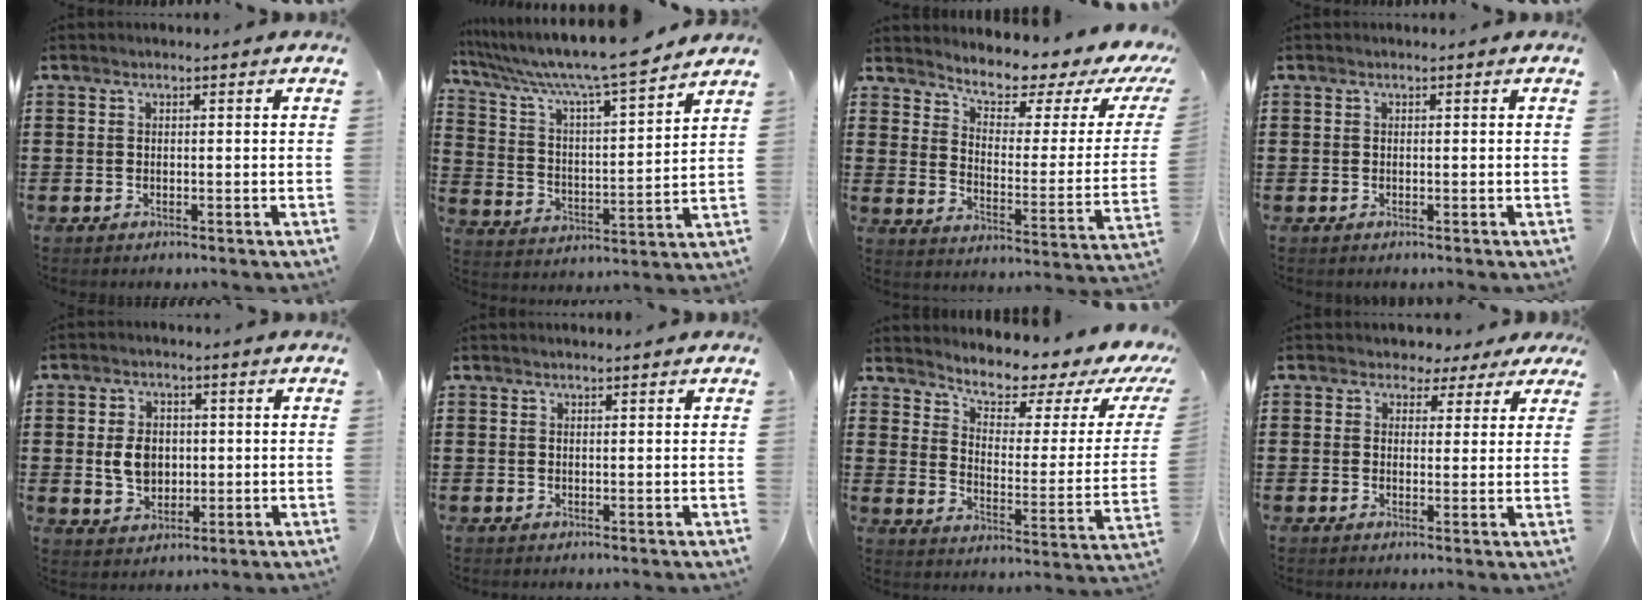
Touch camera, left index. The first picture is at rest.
{"total": 8.9, "force": [7.7, -0.2, 4.5], "torque": [-0.119, -0.055, 0.125]}
{"total": 4.4, "force": [3.8, 1.2, 1.8], "torque": [-0.054, -0.035, 0.055]}
{"total": 0.0}
{"total": 5.4, "force": [0.2, 3.9, 3.8], "torque": [-0.079, 0.006, -0.002]}
{"total": 0.7, "force": [0.5, -0.1, 0.4], "torque": [-0.007, -0.002, 0.011]}
{"total": 4.8, "force": [4.2, 1.4, 1.8], "torque": [-0.055, -0.036, 0.063]}
{"total": 2.7, "force": [1.7, 2.1, 0.5], "torque": [-0.016, 0.006, 0.028]}